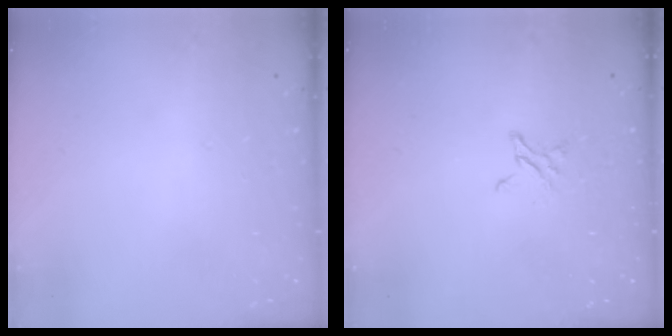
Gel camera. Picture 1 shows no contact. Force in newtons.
{"total": 2.0, "press": 2.0, "slide": 0.1}